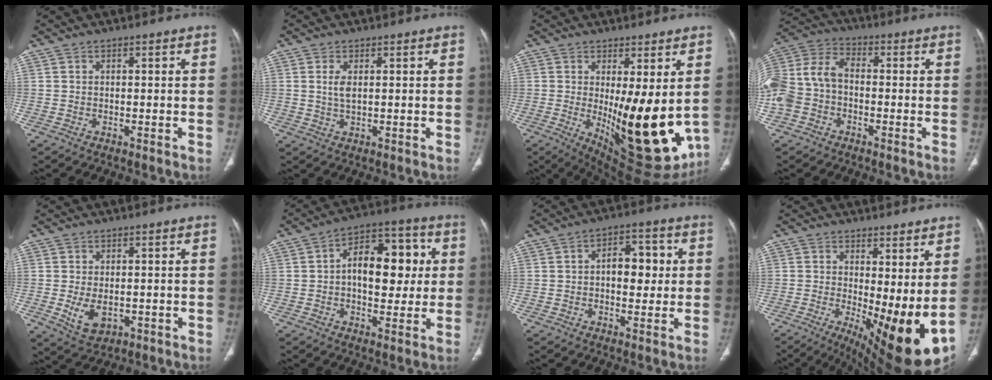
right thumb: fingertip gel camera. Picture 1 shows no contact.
{"total": 3.0, "force": [0.7, 1.3, 2.6], "torque": [-0.056, -0.004, 0.018]}
{"total": 19.6, "force": [-1.0, 6.8, 18.4], "torque": [-0.251, -0.045, 0.011]}
{"total": 13.2, "force": [-2.1, 9.9, 8.5], "torque": [-0.187, 0.038, -0.048]}
{"total": 5.5, "force": [-0.9, 3.5, 4.1], "torque": [-0.070, -0.009, -0.003]}
{"total": 15.0, "force": [1.5, 8.7, 12.0], "torque": [-0.142, 0.026, 0.017]}
{"total": 7.7, "force": [0.7, 4.6, 6.1], "torque": [-0.061, 0.013, 0.008]}
{"total": 15.4, "force": [0.5, 5.5, 14.4], "torque": [-0.215, -0.033, 0.024]}